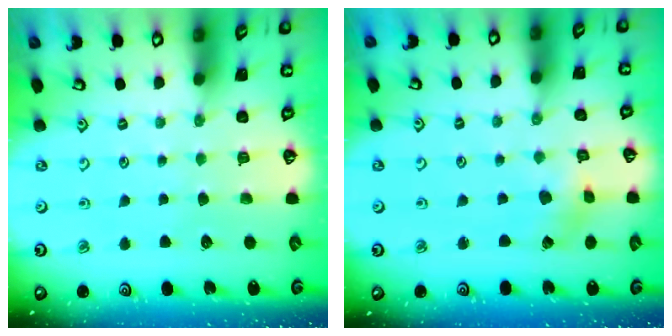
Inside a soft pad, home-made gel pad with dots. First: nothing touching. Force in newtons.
{"total": 1.7, "press": 1.7, "slide": 0.2}